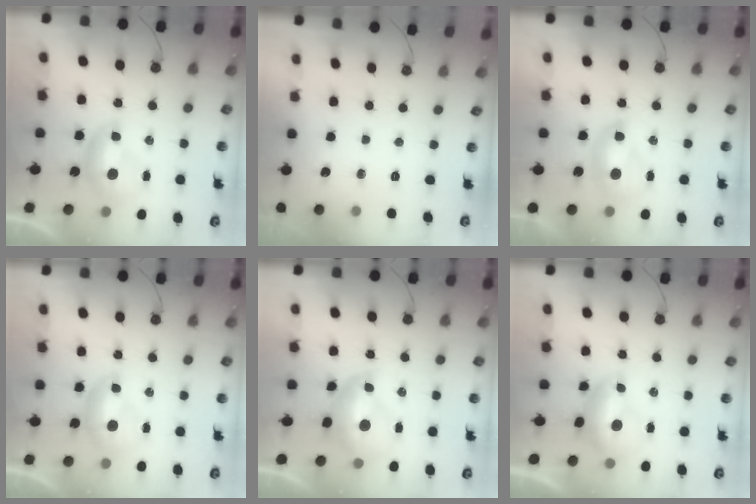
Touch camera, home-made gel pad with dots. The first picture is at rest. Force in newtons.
{"total": 0.0}
{"total": 1.3, "press": 1.3, "slide": 0.3}
{"total": 0.0}
{"total": 2.3, "press": 2.2, "slide": 0.7}
{"total": 0.6, "press": 0.5, "slide": 0.4}